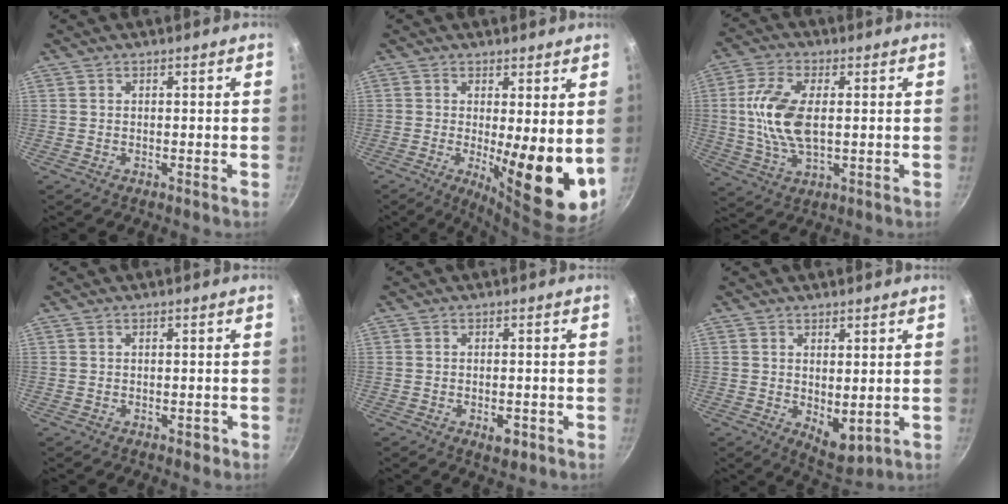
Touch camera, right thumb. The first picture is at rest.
{"total": 12.7, "force": [-0.5, 3.1, 12.3], "torque": [-0.159, -0.025, -0.001]}
{"total": 11.7, "force": [0.9, 5.9, 10.1], "torque": [-0.202, 0.004, 0.015]}
{"total": 1.2, "force": [-0.6, 0.7, 0.7], "torque": [-0.002, 0.010, -0.003]}
{"total": 3.4, "force": [-1.4, 1.7, 2.6], "torque": [-0.033, 0.005, -0.017]}
{"total": 6.1, "force": [0.4, 3.2, 5.2], "torque": [-0.064, -0.021, 0.017]}